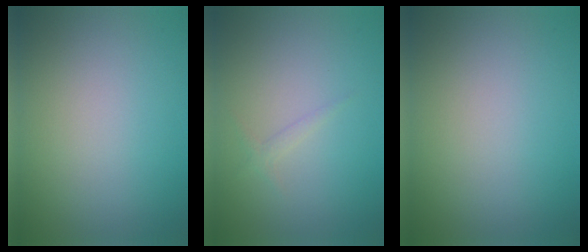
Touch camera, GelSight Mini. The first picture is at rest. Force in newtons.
{"total": 0.8, "press": 0.8, "slide": 0.1}
{"total": 0.0}